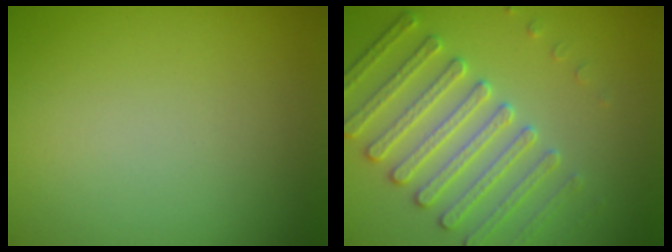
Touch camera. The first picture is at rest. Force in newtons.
{"total": 4.2, "press": 4.2, "slide": 0.5}